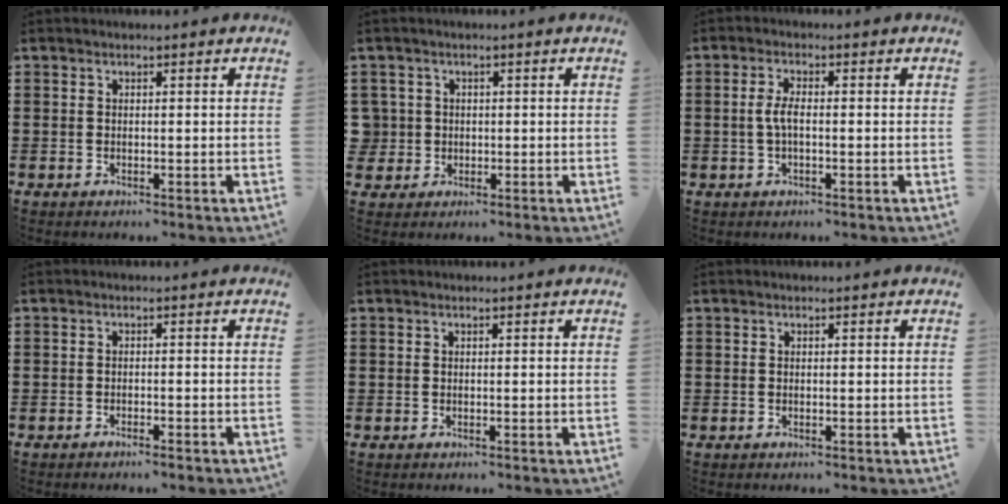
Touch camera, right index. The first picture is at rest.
{"total": 2.7, "force": [-0.2, 2.6, 0.3], "torque": [-0.027, 0.006, -0.010]}
{"total": 3.1, "force": [-0.3, 1.0, 2.9], "torque": [-0.069, -0.003, -0.012]}
{"total": 1.1, "force": [-1.0, 0.0, 0.3], "torque": [-0.008, 0.001, -0.021]}
{"total": 0.0}
{"total": 0.0}